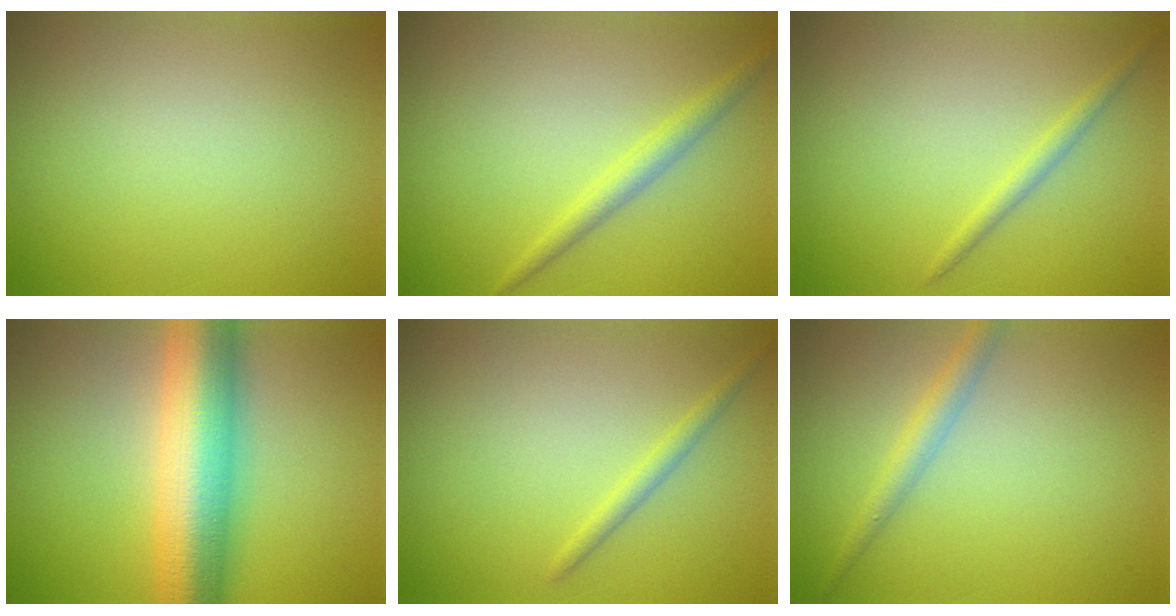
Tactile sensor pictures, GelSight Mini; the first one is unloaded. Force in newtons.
{"total": 2.0, "press": 2.0, "slide": 0.1}
{"total": 1.3, "press": 1.3, "slide": 0.0}
{"total": 10.3, "press": 10.3, "slide": 0.2}
{"total": 1.3, "press": 1.3, "slide": 0.0}
{"total": 2.1, "press": 2.1, "slide": 0.1}